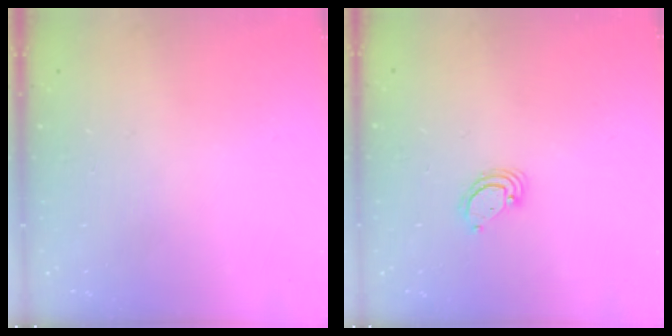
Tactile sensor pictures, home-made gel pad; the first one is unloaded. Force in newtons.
{"total": 4.0, "press": 4.0, "slide": 0.2}